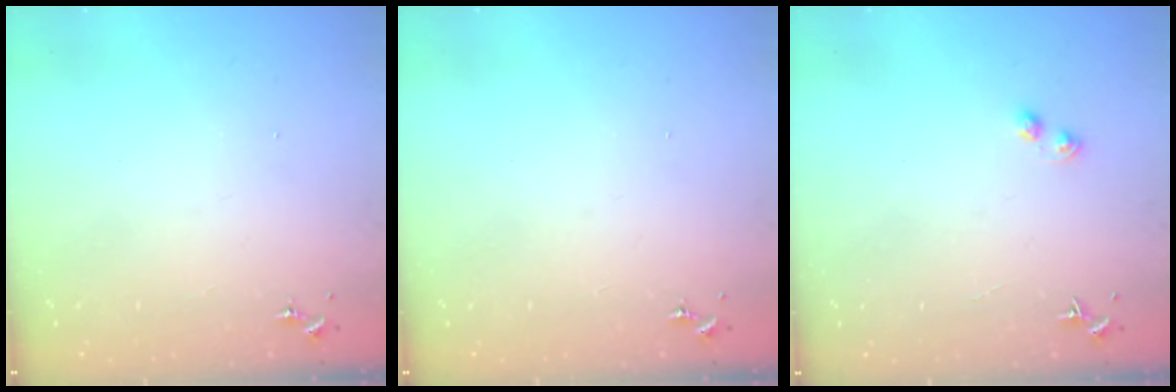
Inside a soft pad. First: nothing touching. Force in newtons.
{"total": 0.0}
{"total": 2.8, "press": 2.7, "slide": 0.4}